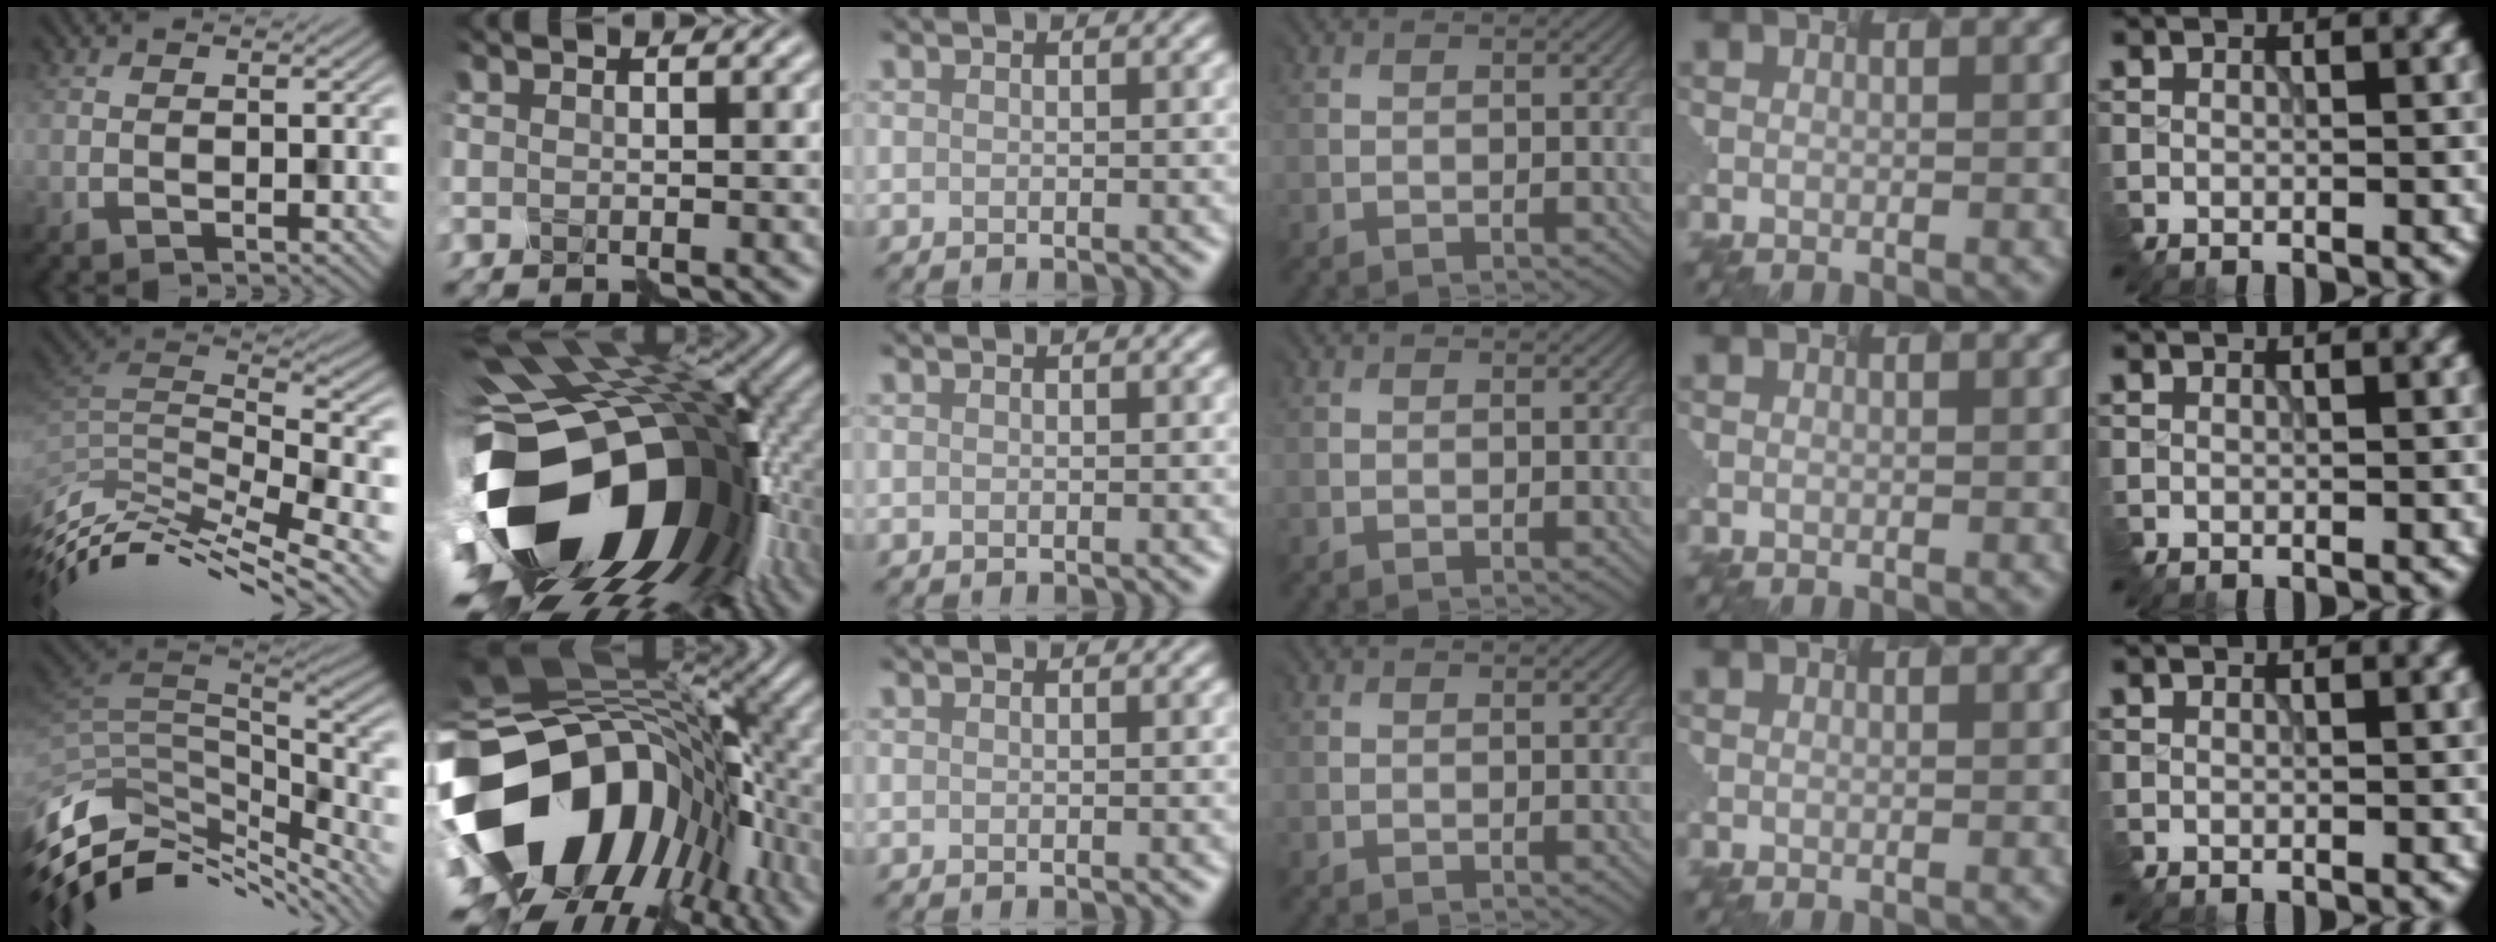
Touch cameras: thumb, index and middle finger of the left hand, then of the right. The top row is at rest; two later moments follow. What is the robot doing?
{"motion": "disassemble", "object": "puzzle pieces"}